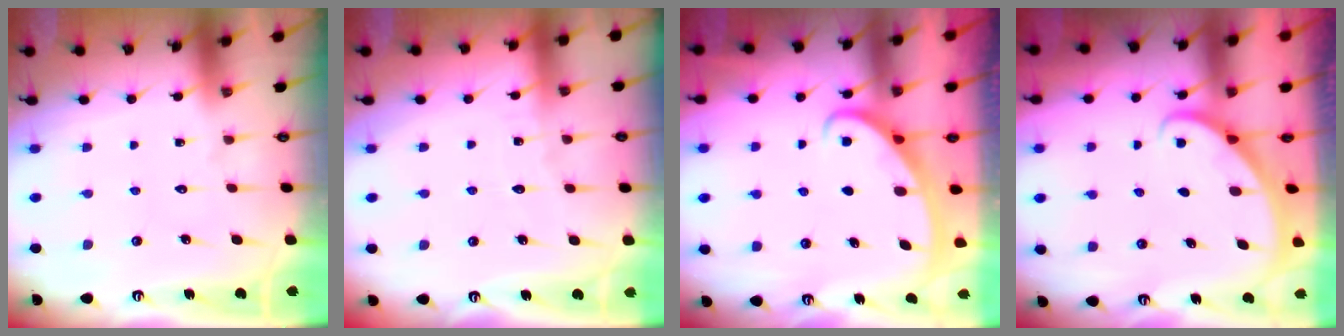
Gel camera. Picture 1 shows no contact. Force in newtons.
{"total": 2.3, "press": 2.3, "slide": 0.3}
{"total": 2.6, "press": 2.6, "slide": 0.3}
{"total": 2.1, "press": 2.1, "slide": 0.1}